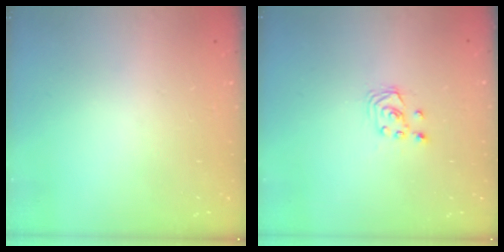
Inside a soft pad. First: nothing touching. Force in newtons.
{"total": 2.9, "press": 2.8, "slide": 0.3}